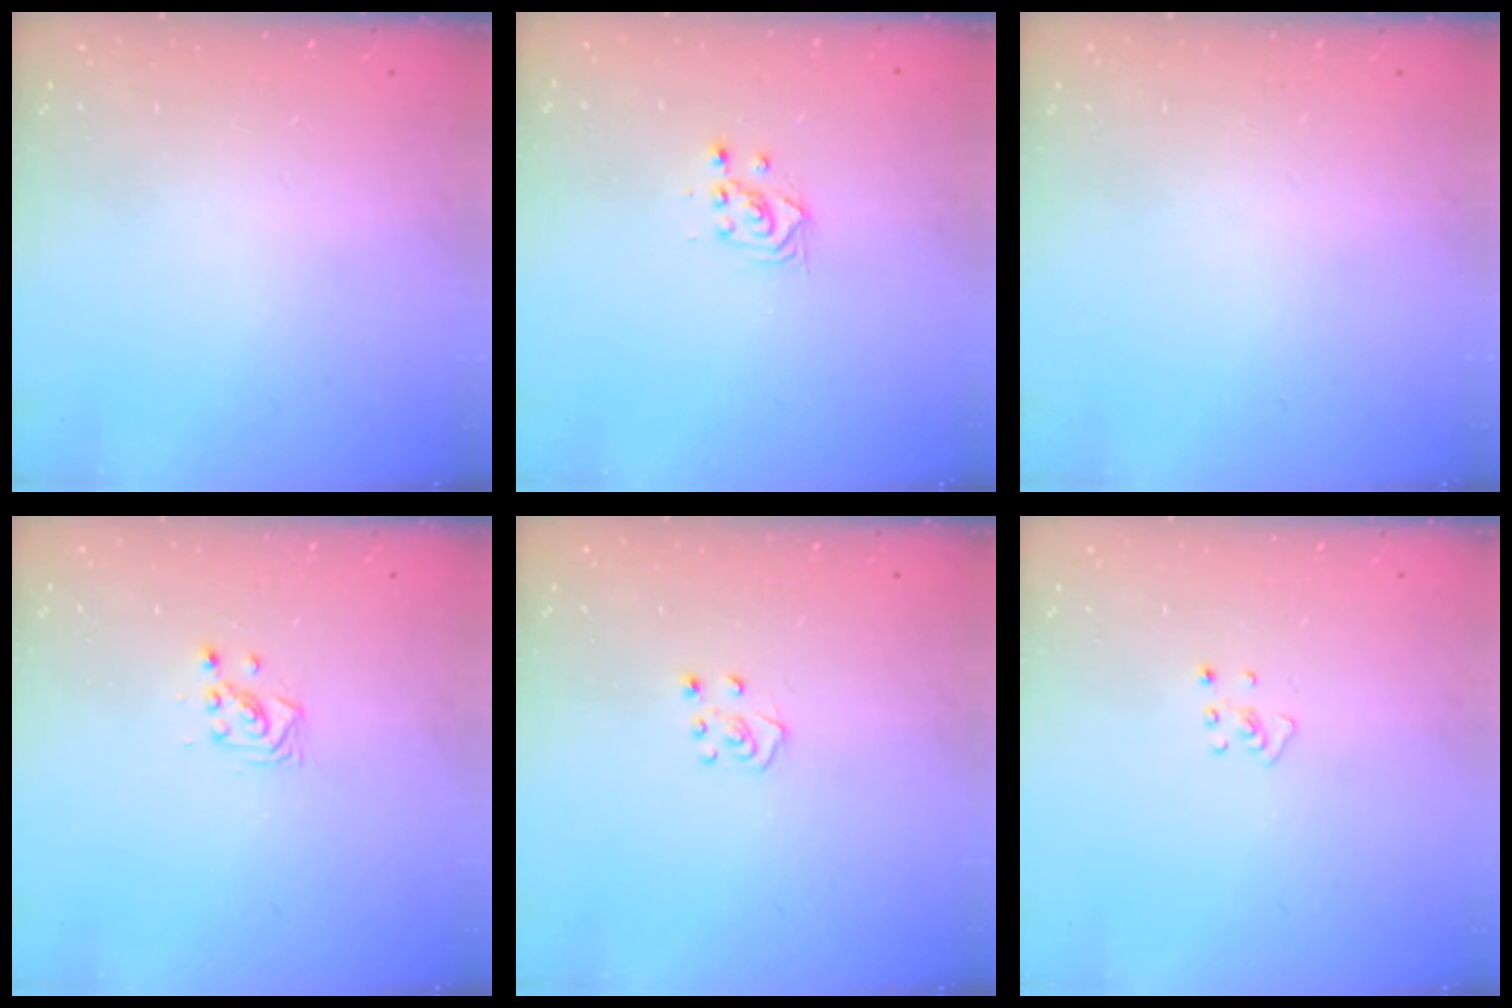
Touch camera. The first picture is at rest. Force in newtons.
{"total": 2.3, "press": 2.3, "slide": 0.1}
{"total": 0.0}
{"total": 3.7, "press": 3.7, "slide": 0.1}
{"total": 4.6, "press": 4.6, "slide": 0.5}
{"total": 3.6, "press": 3.6, "slide": 0.2}